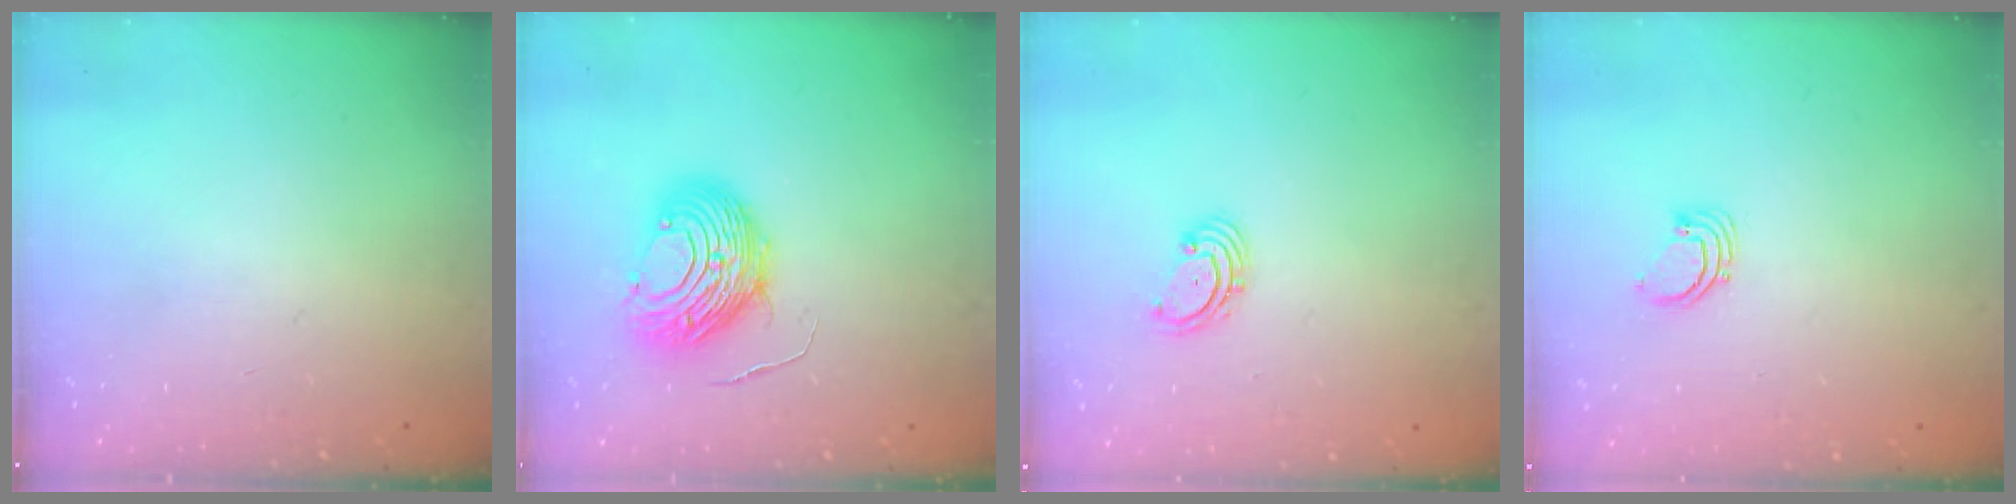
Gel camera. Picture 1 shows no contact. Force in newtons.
{"total": 11.0, "press": 11.0, "slide": 1.0}
{"total": 1.8, "press": 1.7, "slide": 0.7}
{"total": 2.5, "press": 2.5, "slide": 0.1}